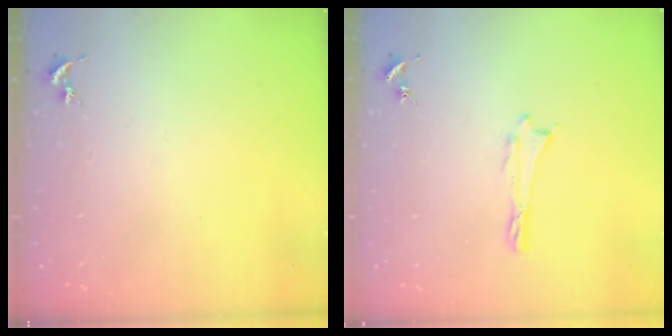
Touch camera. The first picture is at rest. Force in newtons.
{"total": 0.0}